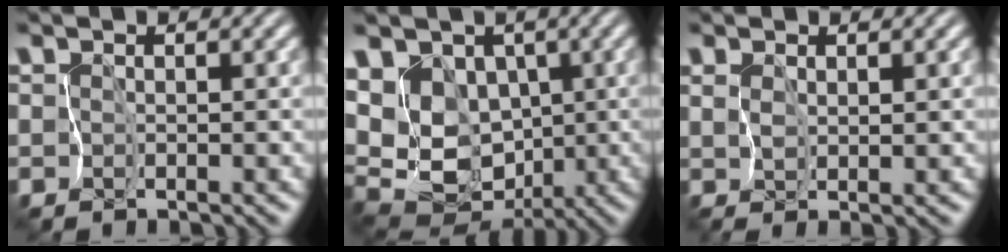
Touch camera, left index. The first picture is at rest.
{"total": 11.2, "force": [1.9, 8.3, 7.3], "torque": [-0.144, 0.017, 0.021]}
{"total": 1.0, "force": [0.6, -0.8, 0.0], "torque": [-0.014, 0.000, 0.013]}